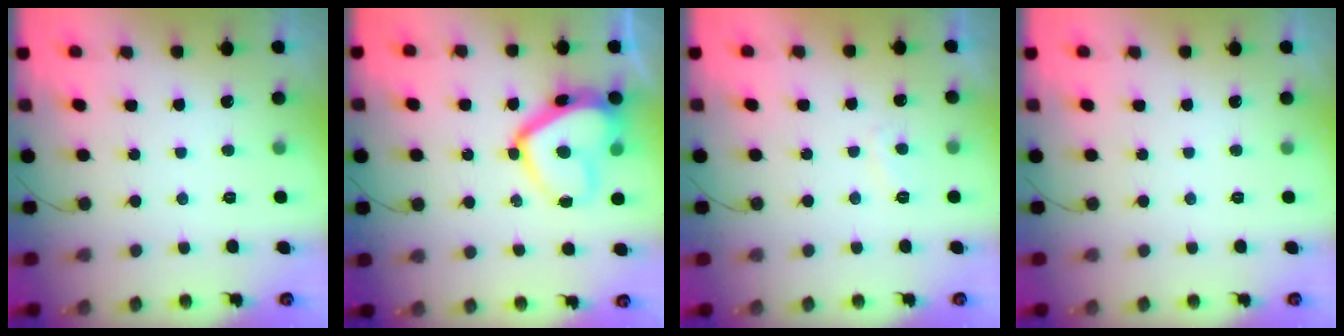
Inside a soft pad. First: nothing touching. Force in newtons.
{"total": 14.6, "press": 14.6, "slide": 1.3}
{"total": 2.4, "press": 2.3, "slide": 0.7}
{"total": 0.0}